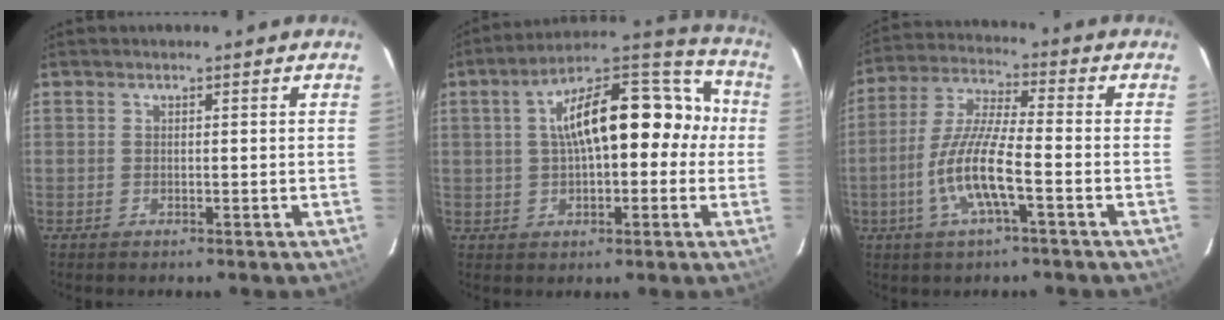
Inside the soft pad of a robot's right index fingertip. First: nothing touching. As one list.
[{"total": 18.3, "force": [1.0, 8.9, 15.9], "torque": [-0.253, 0.054, 0.015]}, {"total": 10.8, "force": [-3.8, 1.5, 10.0], "torque": [-0.213, -0.005, -0.076]}]